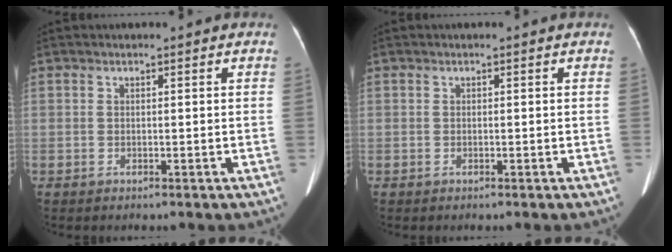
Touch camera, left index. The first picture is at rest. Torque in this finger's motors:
{"motor_torque": [-0.02, 0.02, 0.00, 0.00]}